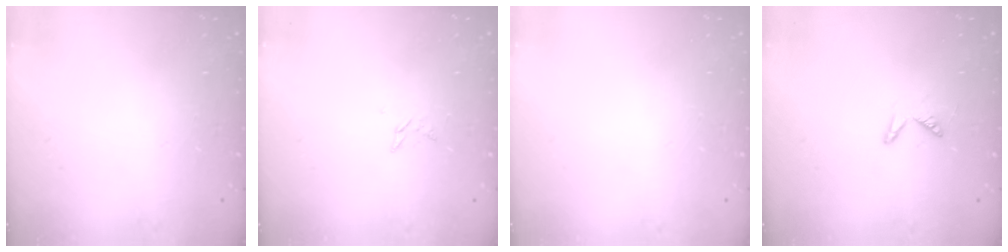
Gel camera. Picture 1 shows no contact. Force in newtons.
{"total": 3.5, "press": 3.5, "slide": 0.4}
{"total": 0.0}
{"total": 4.8, "press": 4.8, "slide": 0.4}